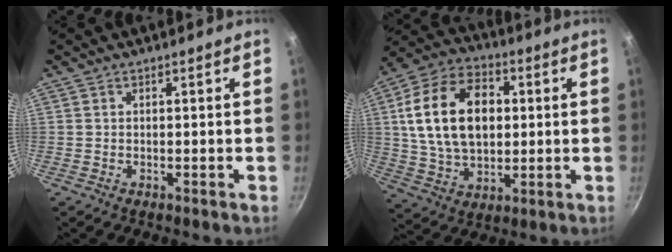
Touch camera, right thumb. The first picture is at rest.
{"total": 19.4, "force": [2.8, 12.9, 14.2], "torque": [-0.230, 0.011, 0.045]}